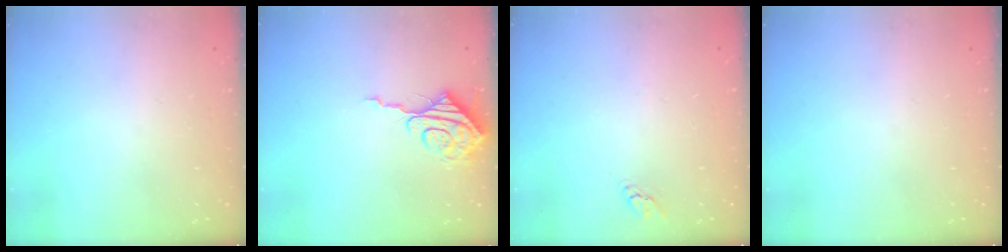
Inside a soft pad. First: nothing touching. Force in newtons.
{"total": 9.1, "press": 9.1, "slide": 0.2}
{"total": 2.7, "press": 2.7, "slide": 0.1}
{"total": 0.0}